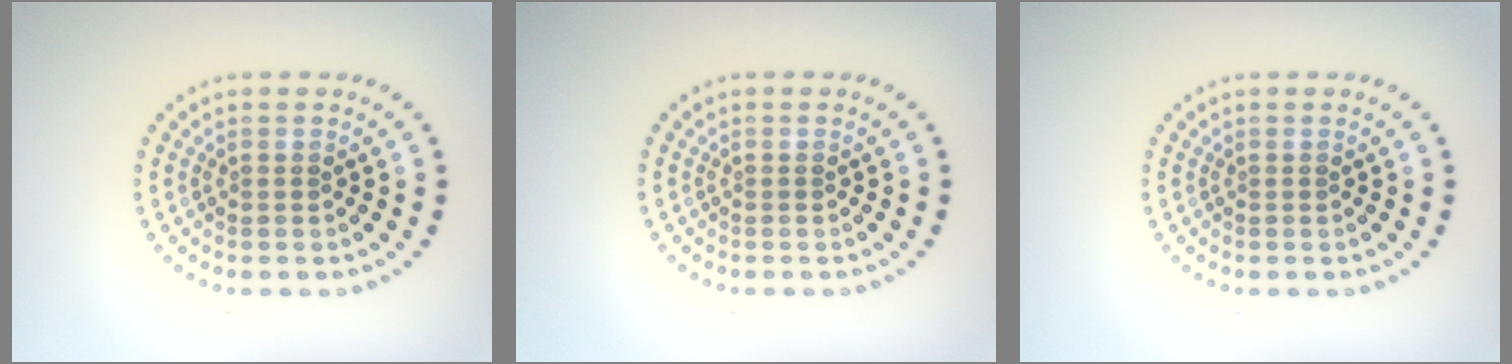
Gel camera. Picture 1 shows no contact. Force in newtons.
{"total": 0.0}
{"total": 0.0}